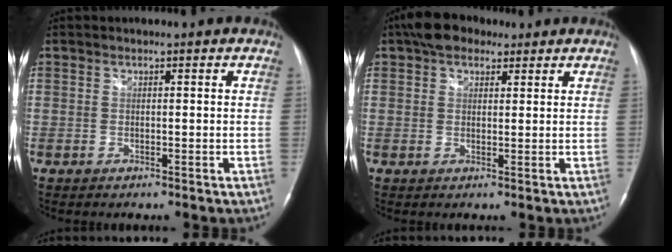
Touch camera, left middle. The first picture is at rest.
{"total": 5.7, "force": [3.8, 3.2, 2.7], "torque": [-0.049, 0.025, 0.067]}